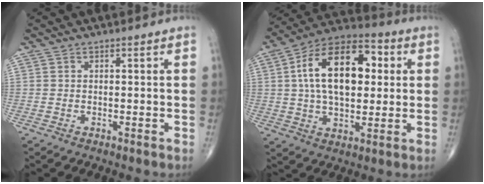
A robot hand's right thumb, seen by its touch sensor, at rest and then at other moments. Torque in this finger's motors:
{"motor_torque": [0.73, 3.95, 1.79, 0.08, 0.64]}